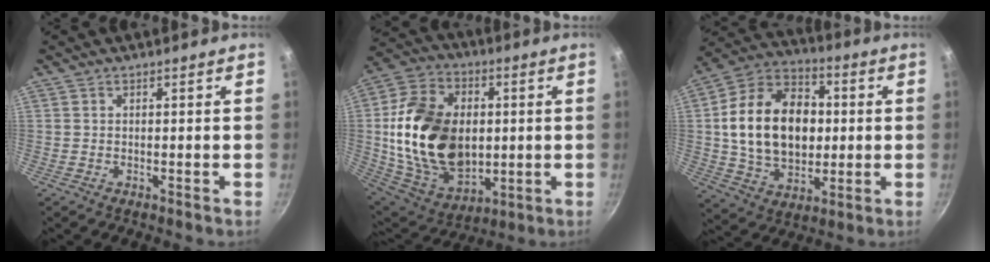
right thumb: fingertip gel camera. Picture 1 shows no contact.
{"total": 25.2, "force": [1.0, 17.5, 18.1], "torque": [-0.305, 0.002, 0.028]}
{"total": 21.4, "force": [1.3, 15.1, 15.1], "torque": [-0.227, 0.020, 0.020]}